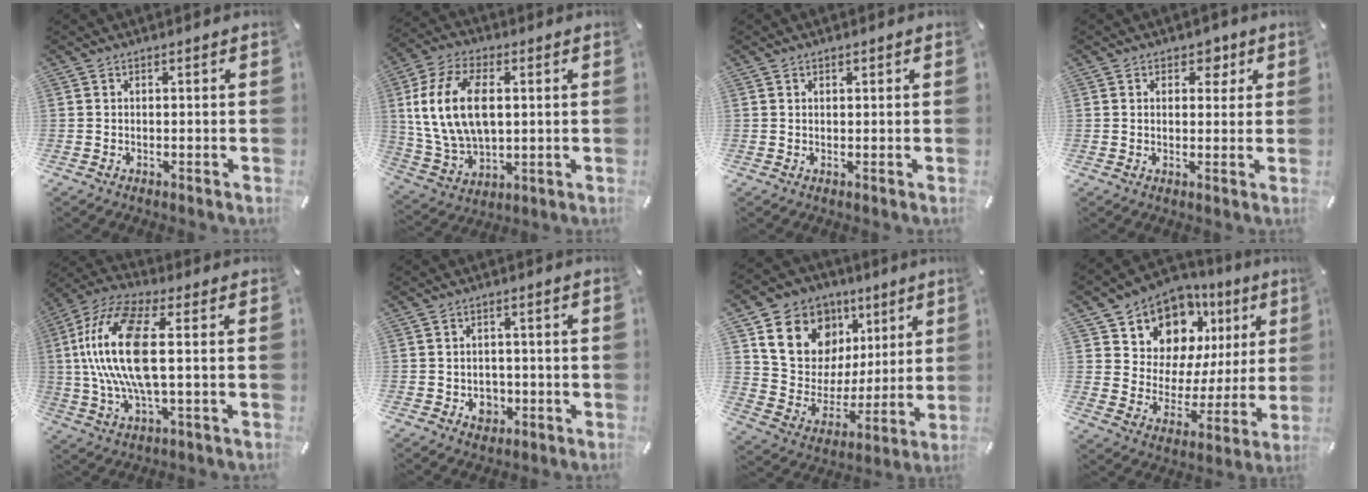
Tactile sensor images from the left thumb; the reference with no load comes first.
{"total": 15.9, "force": [2.6, 10.4, 11.7], "torque": [-0.266, 0.008, 0.046]}
{"total": 0.7, "force": [0.4, 0.5, 0.1], "torque": [-0.002, 0.002, 0.008]}
{"total": 4.4, "force": [2.0, 3.2, 2.3], "torque": [-0.011, -0.006, 0.025]}
{"total": 17.2, "force": [1.5, 6.8, 15.8], "torque": [-0.341, -0.014, 0.020]}
{"total": 4.2, "force": [-1.1, 3.7, 1.6], "torque": [-0.011, 0.000, -0.020]}
{"total": 17.2, "force": [8.2, 13.8, 6.1], "torque": [-0.110, -0.040, 0.164]}
{"total": 12.4, "force": [8.8, 8.3, 2.6], "torque": [-0.049, -0.088, 0.156]}